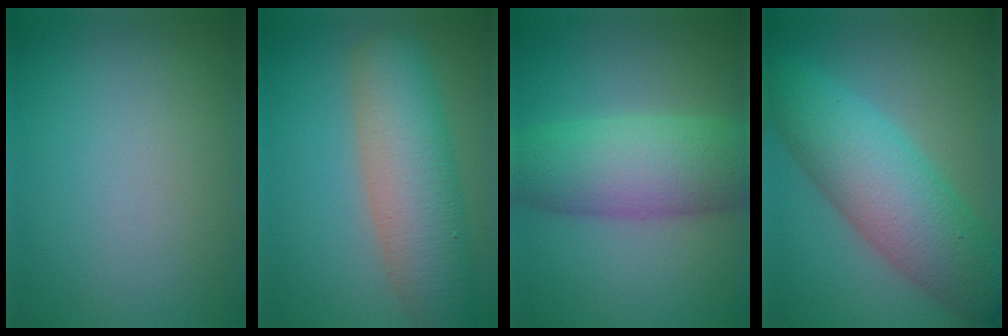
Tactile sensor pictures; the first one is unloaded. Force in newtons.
{"total": 7.8, "press": 7.8, "slide": 0.5}
{"total": 7.8, "press": 7.8, "slide": 0.1}
{"total": 9.3, "press": 9.3, "slide": 0.1}